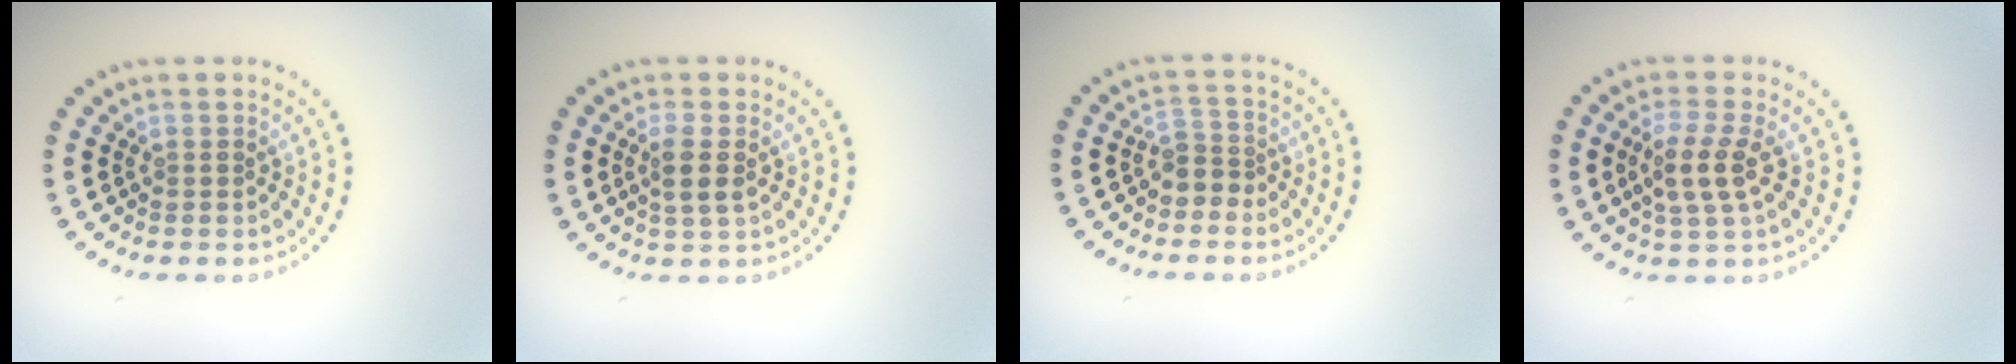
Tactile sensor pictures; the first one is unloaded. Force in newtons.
{"total": 2.1, "press": 1.9, "slide": 0.8}
{"total": 2.1, "press": 1.6, "slide": 1.4}
{"total": 3.0, "press": 2.6, "slide": 1.4}